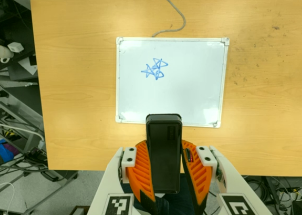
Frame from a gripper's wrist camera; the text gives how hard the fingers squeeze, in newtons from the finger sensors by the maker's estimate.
{"total": 10.0, "left": 7.9, "right": 12.1}